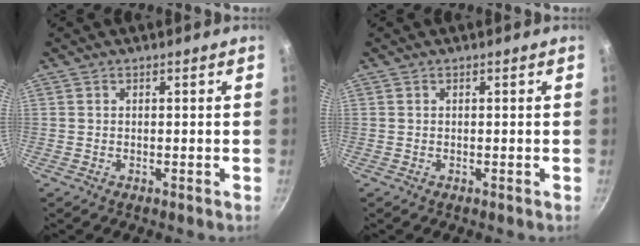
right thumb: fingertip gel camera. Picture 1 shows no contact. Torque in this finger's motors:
{"motor_torque": [0.01, 0.01, -0.03, 0.03, 0.00]}